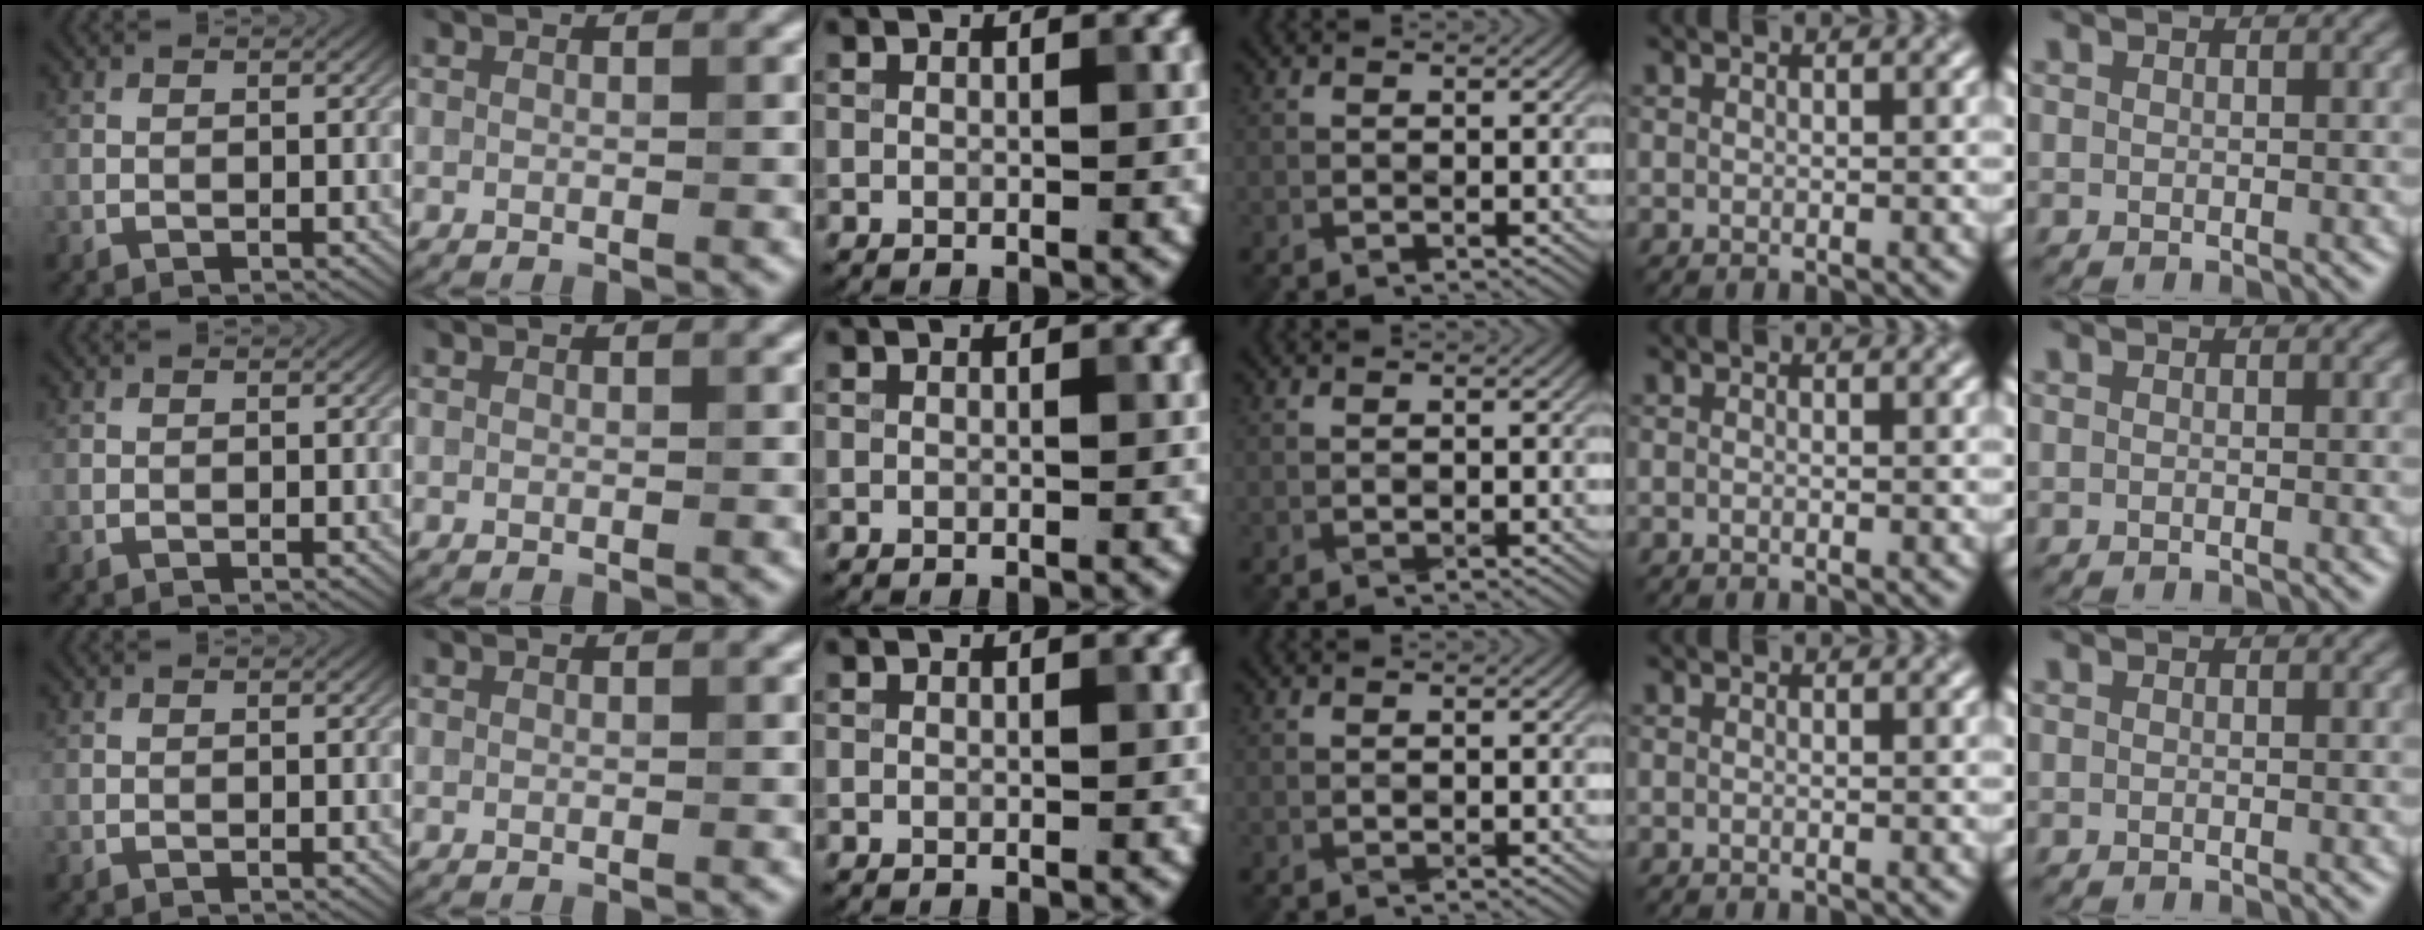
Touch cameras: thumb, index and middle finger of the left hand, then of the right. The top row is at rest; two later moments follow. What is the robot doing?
{"motion": "wrap", "object": "aluminum foil"}